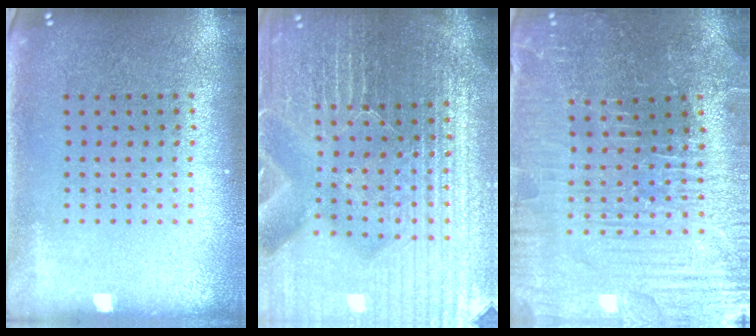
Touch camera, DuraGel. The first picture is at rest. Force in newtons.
{"total": 6.1, "press": 5.5, "slide": 2.7}
{"total": 3.8, "press": 3.8, "slide": 0.4}